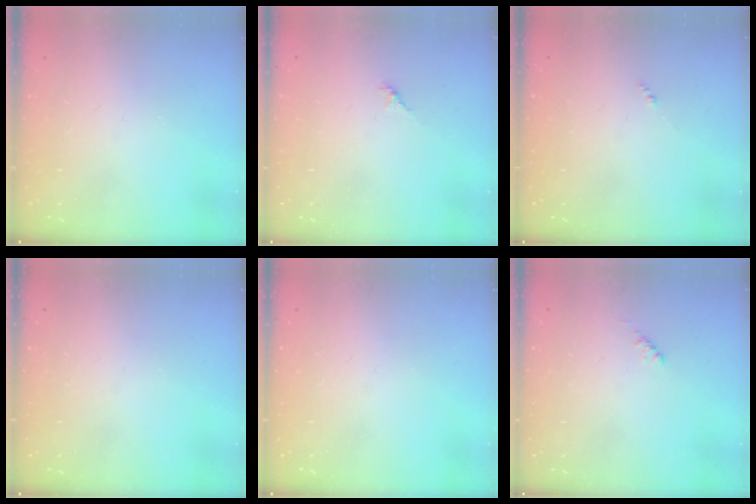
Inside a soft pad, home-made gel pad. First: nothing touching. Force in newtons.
{"total": 1.7, "press": 1.6, "slide": 0.5}
{"total": 0.0}
{"total": 0.0}
{"total": 0.0}
{"total": 3.1, "press": 3.1, "slide": 0.6}